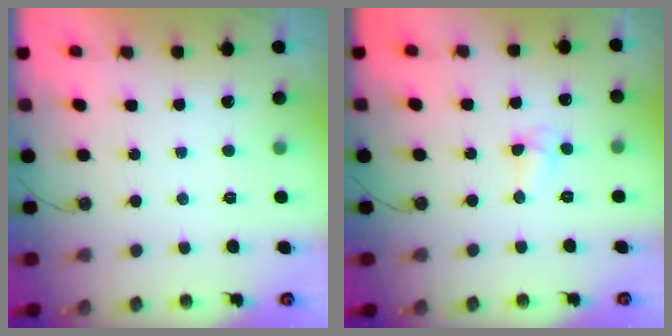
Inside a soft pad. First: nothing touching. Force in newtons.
{"total": 5.7, "press": 5.7, "slide": 0.6}